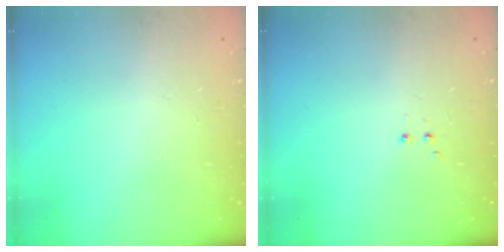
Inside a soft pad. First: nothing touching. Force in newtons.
{"total": 2.8, "press": 2.8, "slide": 0.6}